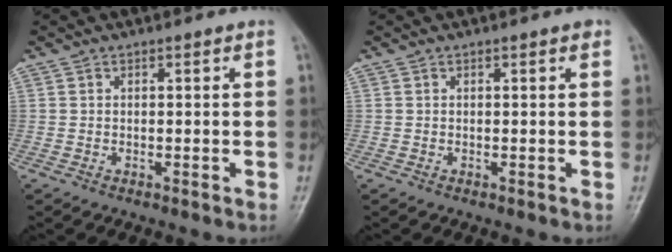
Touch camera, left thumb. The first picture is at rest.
{"total": 0.7, "force": [0.4, 0.2, 0.5], "torque": [-0.008, 0.000, 0.001]}